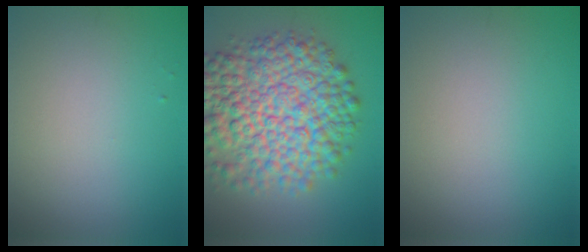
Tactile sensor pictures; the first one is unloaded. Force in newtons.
{"total": 11.4, "press": 11.4, "slide": 0.3}
{"total": 0.0}